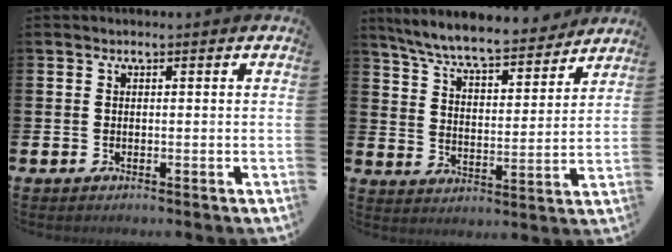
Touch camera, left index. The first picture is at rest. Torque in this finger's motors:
{"motor_torque": [1.10, -1.04, 0.68, 0.21]}